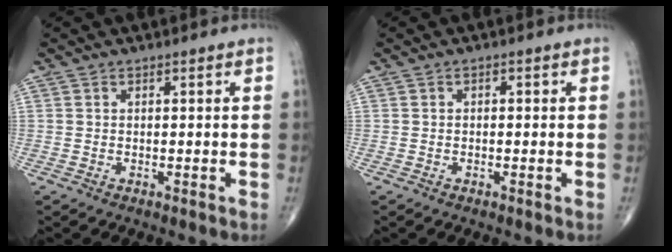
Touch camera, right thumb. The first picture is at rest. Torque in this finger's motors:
{"motor_torque": [-0.21, -0.04, 0.09, 0.18, 0.07]}